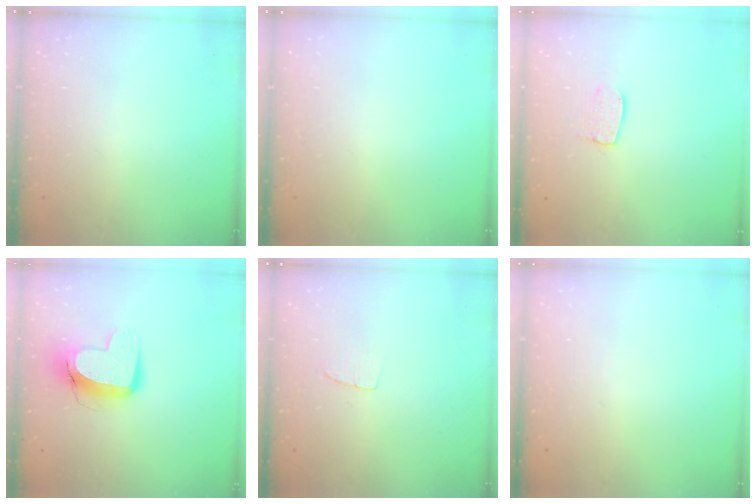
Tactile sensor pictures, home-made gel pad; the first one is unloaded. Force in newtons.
{"total": 0.0}
{"total": 6.5, "press": 6.5, "slide": 0.4}
{"total": 11.3, "press": 11.2, "slide": 1.1}
{"total": 3.3, "press": 3.3, "slide": 0.2}
{"total": 0.0}